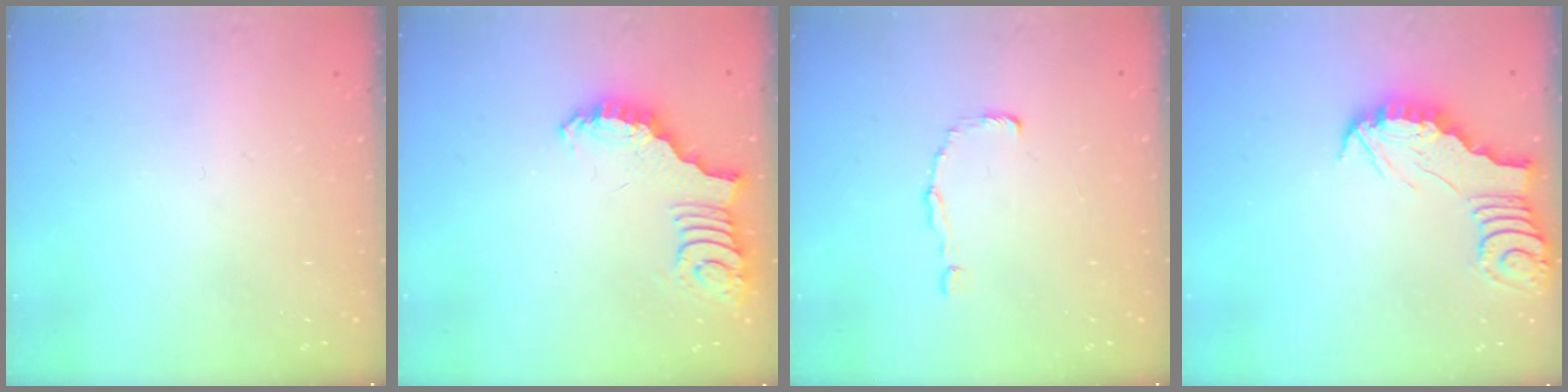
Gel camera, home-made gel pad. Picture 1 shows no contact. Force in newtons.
{"total": 2.6, "press": 2.5, "slide": 0.5}
{"total": 0.0}
{"total": 2.6, "press": 2.6, "slide": 0.2}